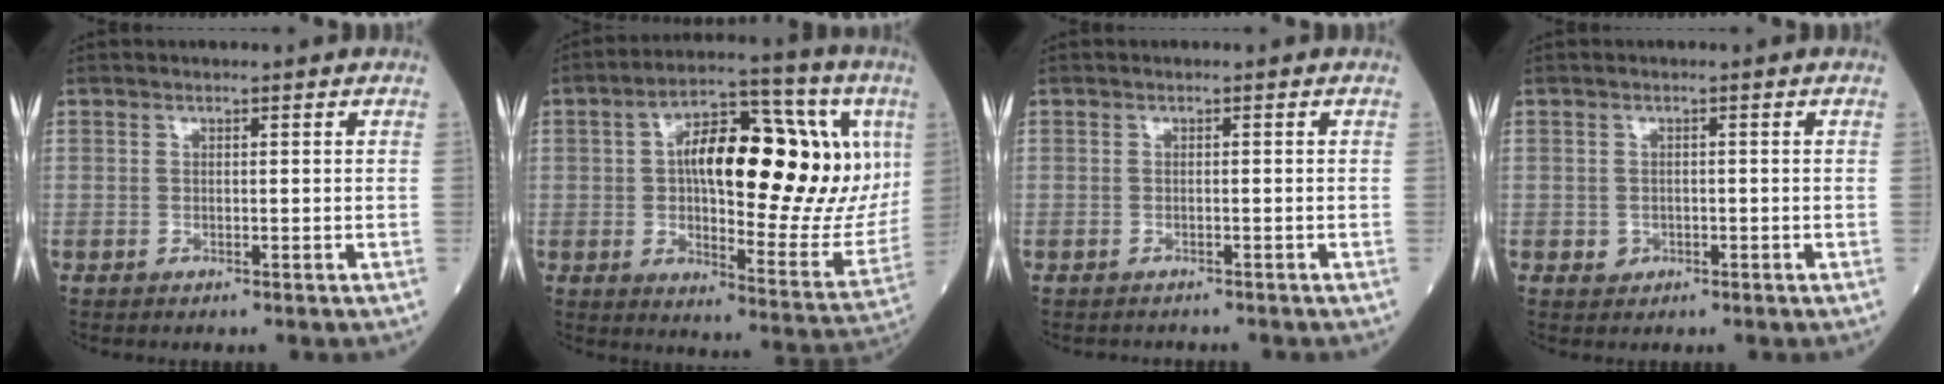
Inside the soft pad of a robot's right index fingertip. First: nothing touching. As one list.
[{"total": 24.9, "force": [5.6, 8.2, 22.8], "torque": [-0.324, 0.042, 0.081]}, {"total": 1.7, "force": [-1.6, 0.3, 0.3], "torque": [-0.007, -0.003, -0.019]}, {"total": 1.2, "force": [-0.4, 1.1, 0.3], "torque": [-0.004, 0.003, -0.002]}]